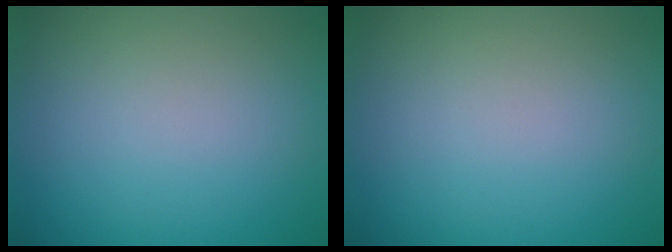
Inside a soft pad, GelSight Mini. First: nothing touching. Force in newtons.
{"total": 0.0}